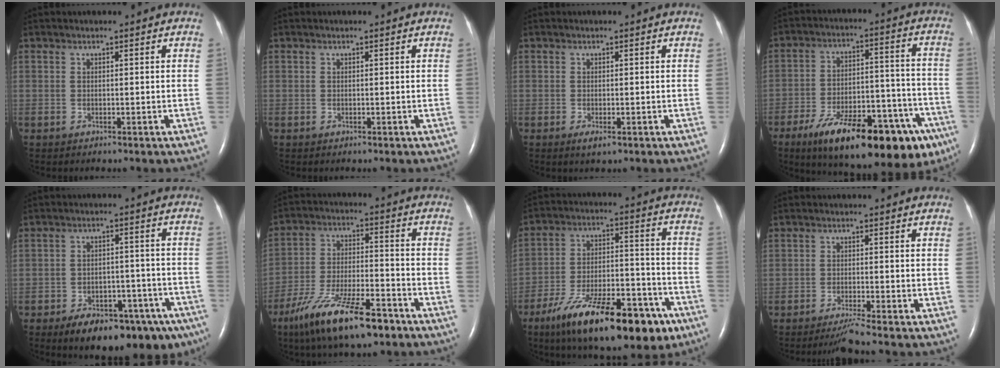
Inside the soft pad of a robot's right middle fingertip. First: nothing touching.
{"total": 0.0}
{"total": 1.4, "force": [-0.7, 0.4, 1.2], "torque": [-0.019, -0.004, -0.009]}
{"total": 25.2, "force": [-15.6, 7.9, 18.2], "torque": [-0.202, 0.019, -0.226]}
{"total": 16.6, "force": [-11.5, 7.2, 9.6], "torque": [-0.099, 0.023, -0.155]}
{"total": 15.5, "force": [-10.4, 3.5, 11.0], "torque": [-0.212, -0.025, -0.185]}
{"total": 22.0, "force": [-14.0, 6.7, 15.6], "torque": [-0.224, 0.004, -0.221]}
{"total": 3.2, "force": [-2.6, -1.4, 1.3], "torque": [-0.032, -0.013, -0.052]}